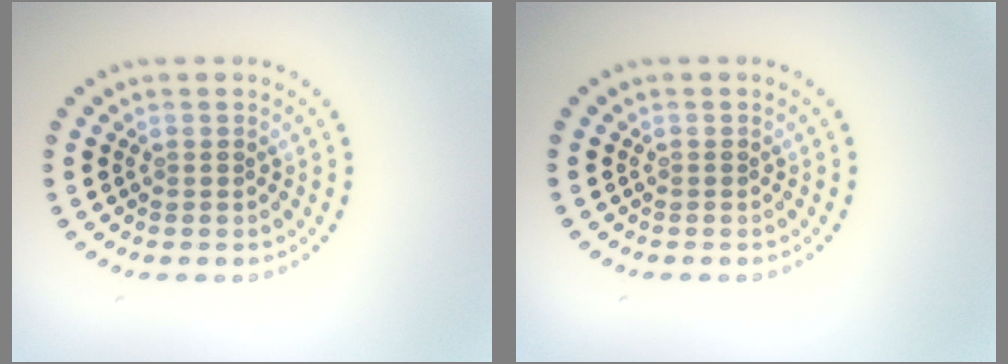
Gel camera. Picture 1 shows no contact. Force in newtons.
{"total": 0.0}